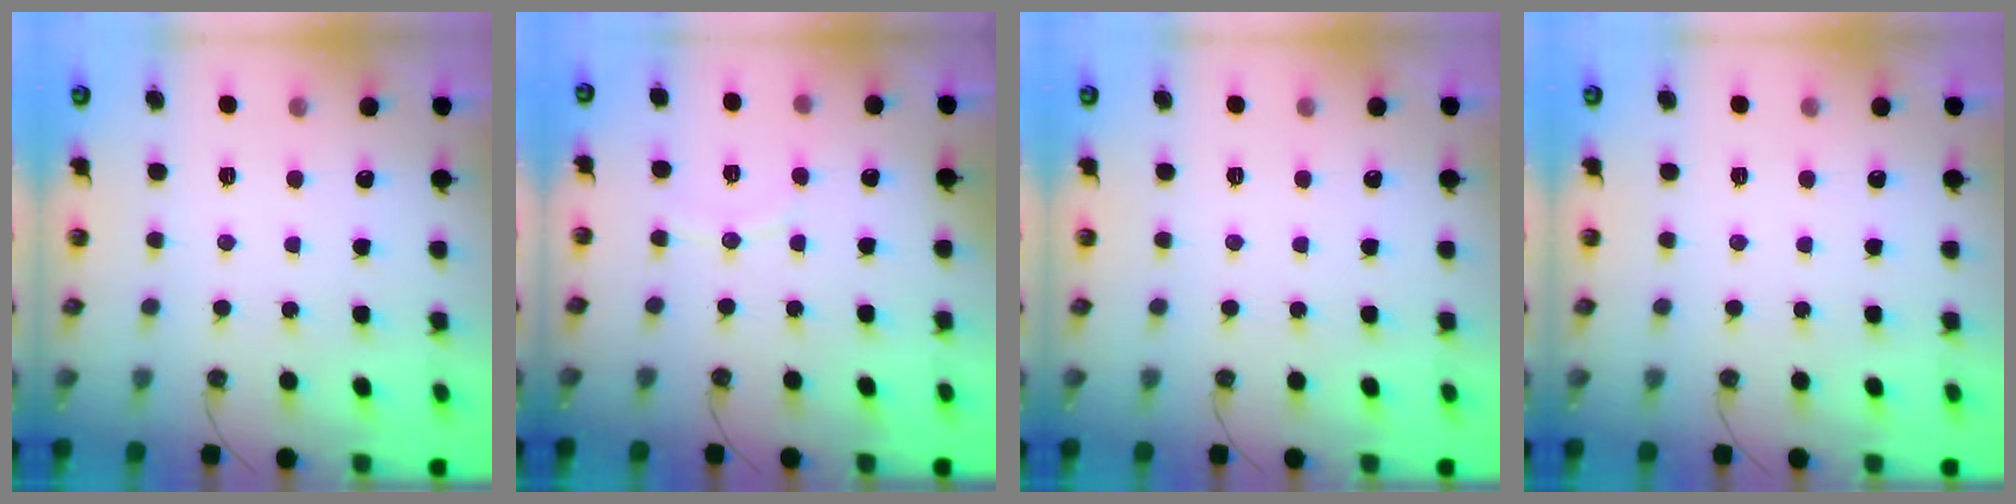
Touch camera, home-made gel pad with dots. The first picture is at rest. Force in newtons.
{"total": 5.0, "press": 5.0, "slide": 0.2}
{"total": 0.0}
{"total": 0.0}